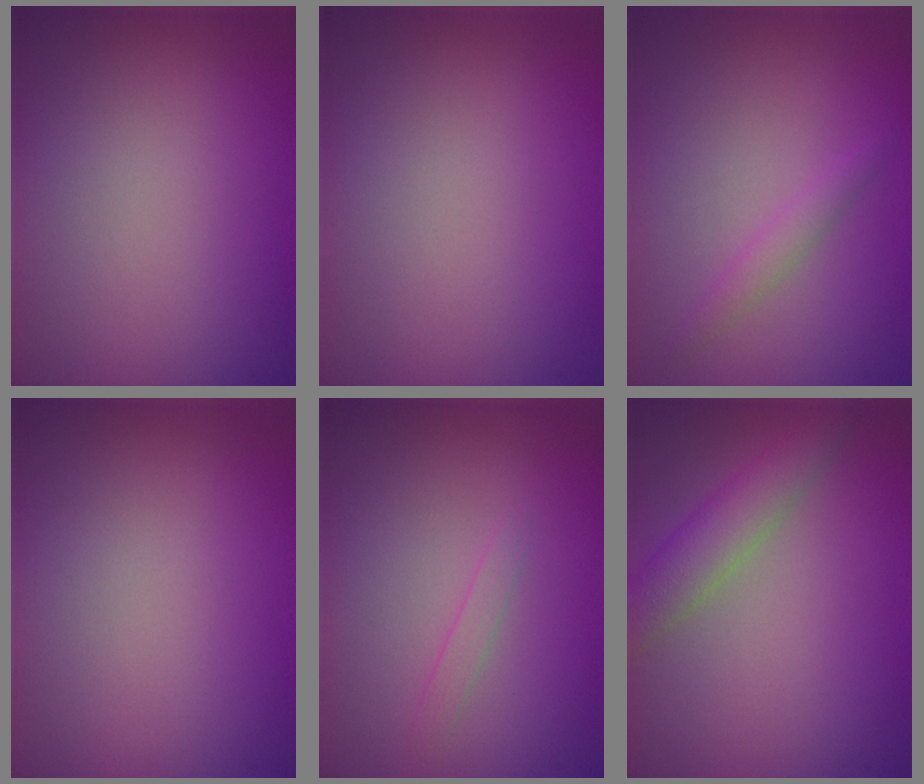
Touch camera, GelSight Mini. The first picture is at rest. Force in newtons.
{"total": 0.0}
{"total": 1.1, "press": 1.1, "slide": 0.1}
{"total": 0.0}
{"total": 0.8, "press": 0.8, "slide": 0.1}
{"total": 3.5, "press": 3.5, "slide": 0.1}